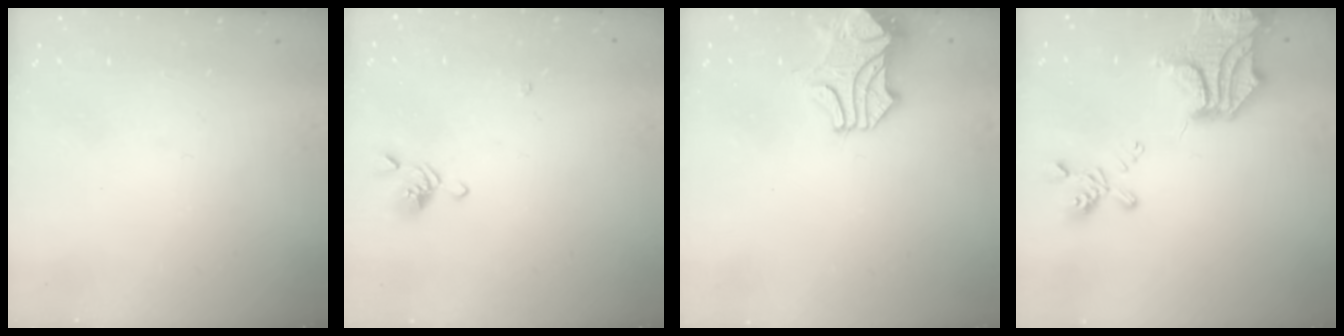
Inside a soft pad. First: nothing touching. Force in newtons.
{"total": 1.9, "press": 1.8, "slide": 0.4}
{"total": 0.8, "press": 0.3, "slide": 0.7}
{"total": 10.1, "press": 9.5, "slide": 3.3}